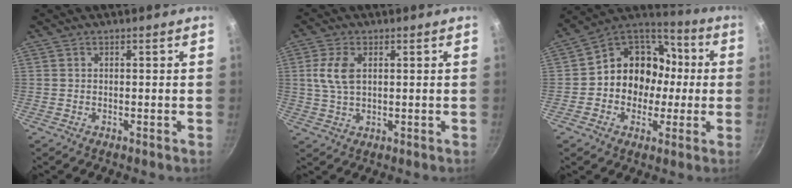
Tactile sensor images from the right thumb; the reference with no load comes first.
{"total": 5.9, "force": [1.4, 3.3, 4.7], "torque": [-0.097, 0.002, 0.027]}
{"total": 15.8, "force": [-0.9, 13.5, 8.0], "torque": [-0.078, 0.047, -0.026]}